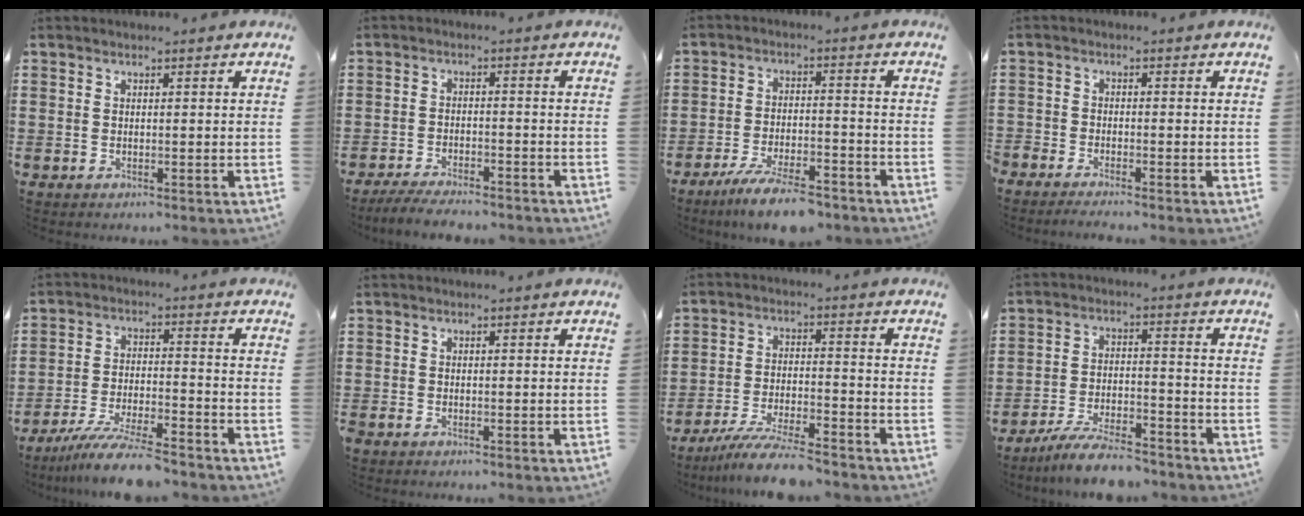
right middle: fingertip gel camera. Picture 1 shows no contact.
{"total": 3.9, "force": [-3.7, 0.2, 1.1], "torque": [-0.024, -0.002, -0.075]}
{"total": 7.2, "force": [-6.1, 0.9, 3.8], "torque": [-0.075, -0.002, -0.113]}
{"total": 2.1, "force": [-2.1, 0.1, 0.0], "torque": [-0.005, 0.001, -0.044]}
{"total": 8.7, "force": [-7.5, 0.4, 4.4], "torque": [-0.083, 0.002, -0.143]}
{"total": 0.6, "force": [-0.5, 0.3, 0.2], "torque": [-0.004, 0.000, -0.011]}
{"total": 7.5, "force": [-6.7, 0.3, 3.4], "torque": [-0.066, -0.002, -0.125]}
{"total": 6.9, "force": [-6.2, 0.8, 2.8], "torque": [-0.058, 0.004, -0.119]}